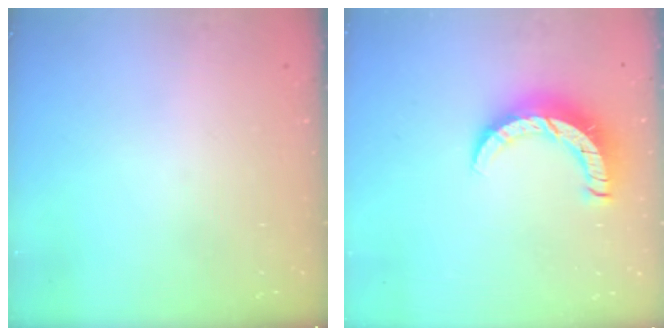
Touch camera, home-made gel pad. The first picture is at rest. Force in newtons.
{"total": 9.9, "press": 9.9, "slide": 0.6}